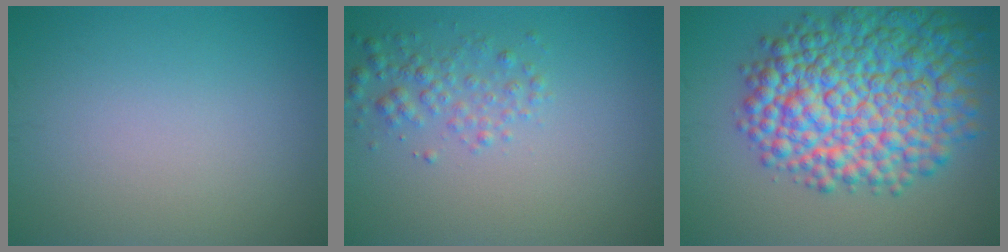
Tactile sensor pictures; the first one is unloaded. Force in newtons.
{"total": 2.3, "press": 2.3, "slide": 0.0}
{"total": 12.7, "press": 12.7, "slide": 0.3}